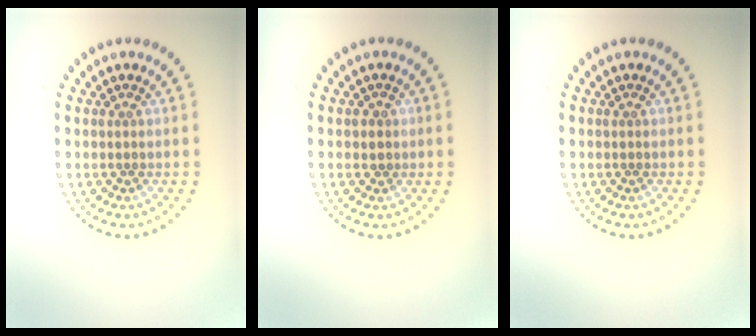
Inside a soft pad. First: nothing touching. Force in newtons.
{"total": 0.6, "press": 0.5, "slide": 0.4}
{"total": 0.0}